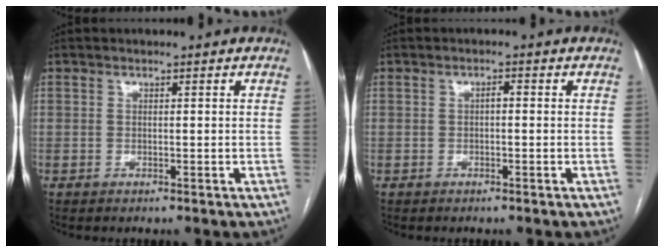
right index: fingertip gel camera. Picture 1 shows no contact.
{"total": 1.0, "force": [-0.1, 0.4, 0.9], "torque": [-0.015, 0.004, -0.003]}